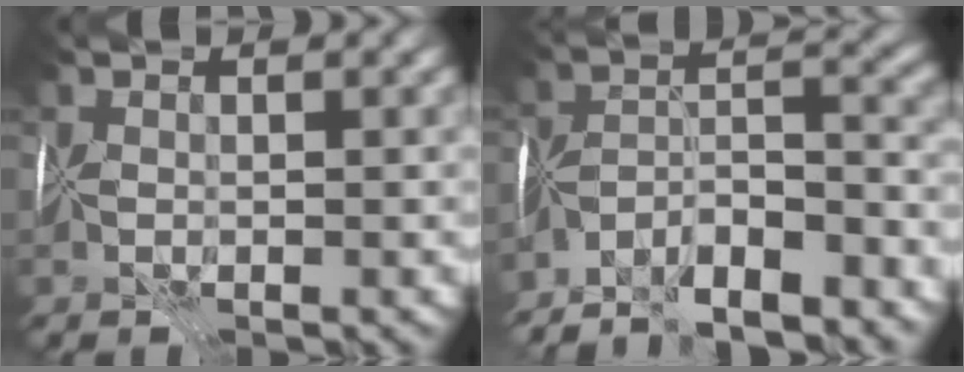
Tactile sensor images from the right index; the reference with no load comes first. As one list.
[{"total": 8.5, "force": [-7.3, 1.8, 4.0], "torque": [-0.053, 0.004, -0.132]}]